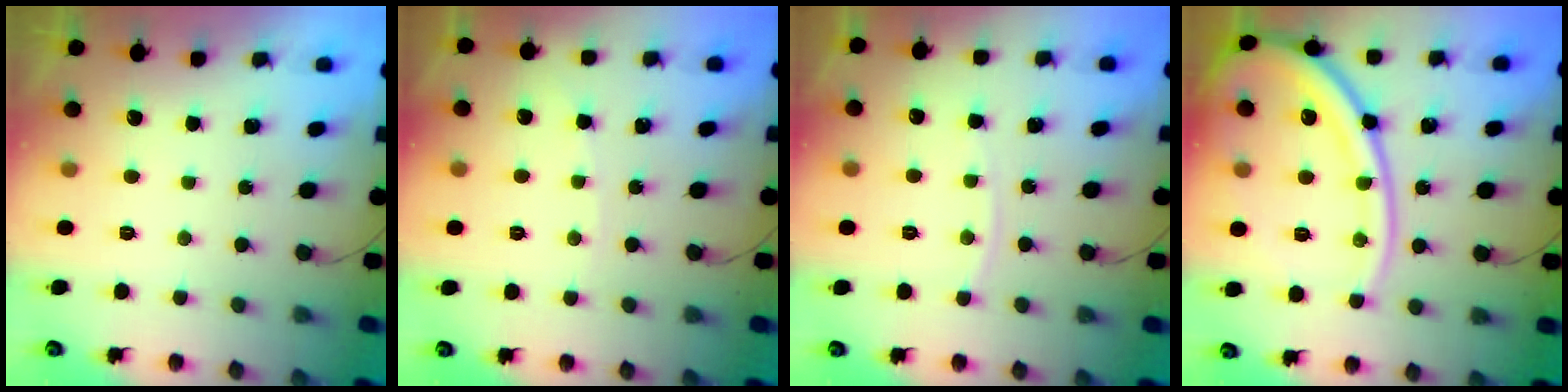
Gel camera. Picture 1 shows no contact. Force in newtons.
{"total": 1.8, "press": 1.8, "slide": 0.3}
{"total": 5.3, "press": 5.3, "slide": 0.7}
{"total": 22.3, "press": 22.1, "slide": 2.8}